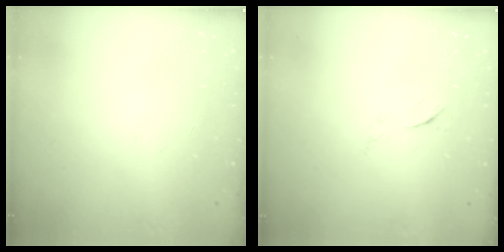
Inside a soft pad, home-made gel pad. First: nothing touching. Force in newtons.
{"total": 6.7, "press": 6.7, "slide": 0.5}